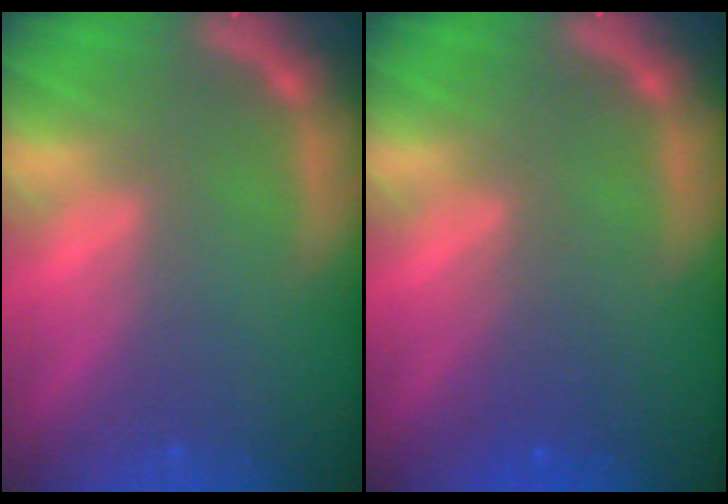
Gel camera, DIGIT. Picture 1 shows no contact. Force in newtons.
{"total": 2.0}